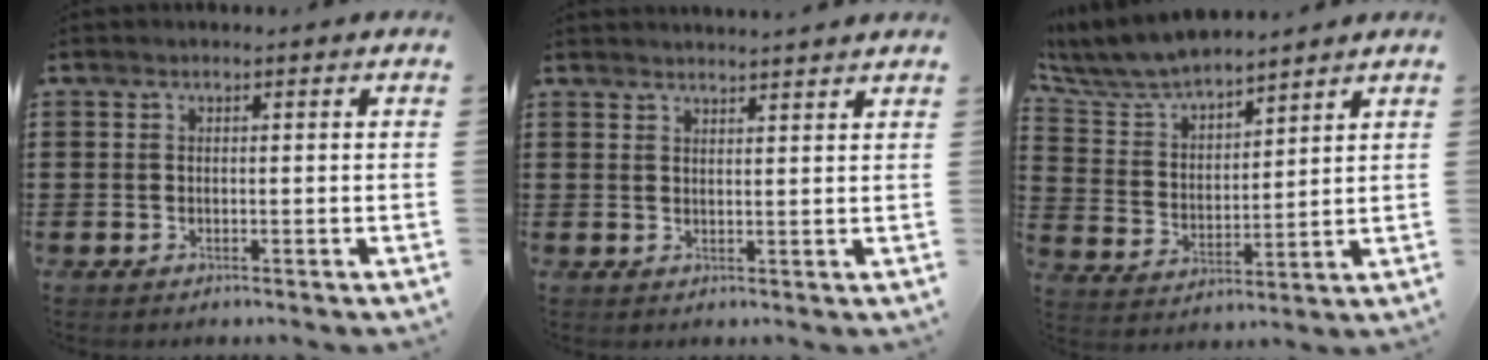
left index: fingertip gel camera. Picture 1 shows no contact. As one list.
[{"total": 2.0, "force": [2.0, -0.5, 0.0], "torque": [-0.005, -0.004, 0.038]}, {"total": 6.8, "force": [6.3, 1.6, 1.8], "torque": [-0.070, -0.032, 0.110]}]